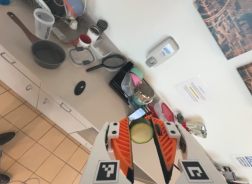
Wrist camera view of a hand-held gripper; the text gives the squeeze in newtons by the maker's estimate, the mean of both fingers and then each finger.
{"total": 7.9, "left": 7.7, "right": 8.2}